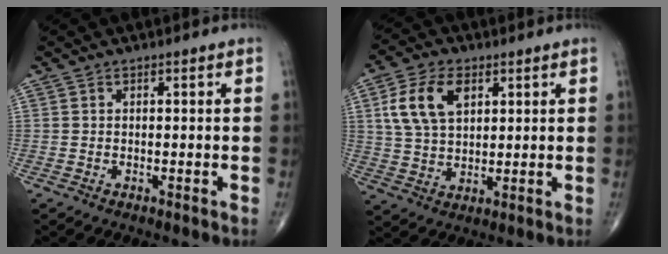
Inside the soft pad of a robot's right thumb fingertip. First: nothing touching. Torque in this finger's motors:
{"motor_torque": [-0.23, 0.32, 0.18, -0.12, 0.15]}